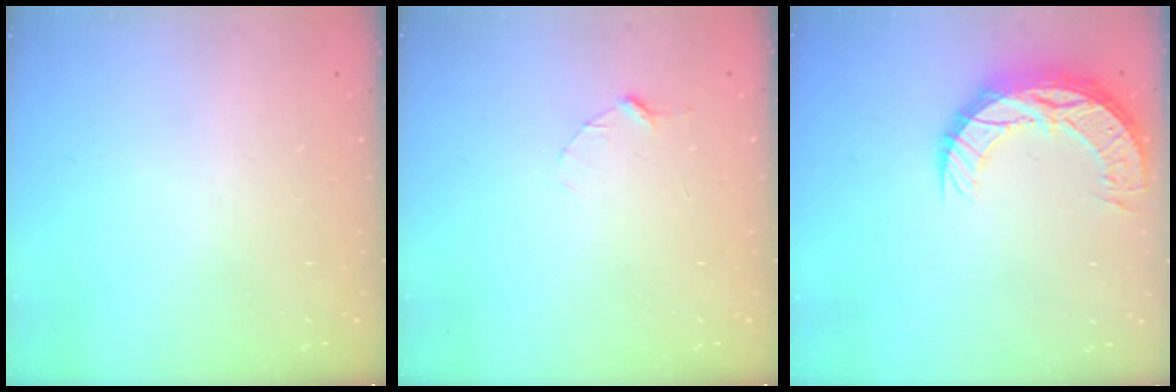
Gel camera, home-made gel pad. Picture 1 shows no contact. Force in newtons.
{"total": 2.9, "press": 2.9, "slide": 0.3}
{"total": 12.2, "press": 12.2, "slide": 0.8}